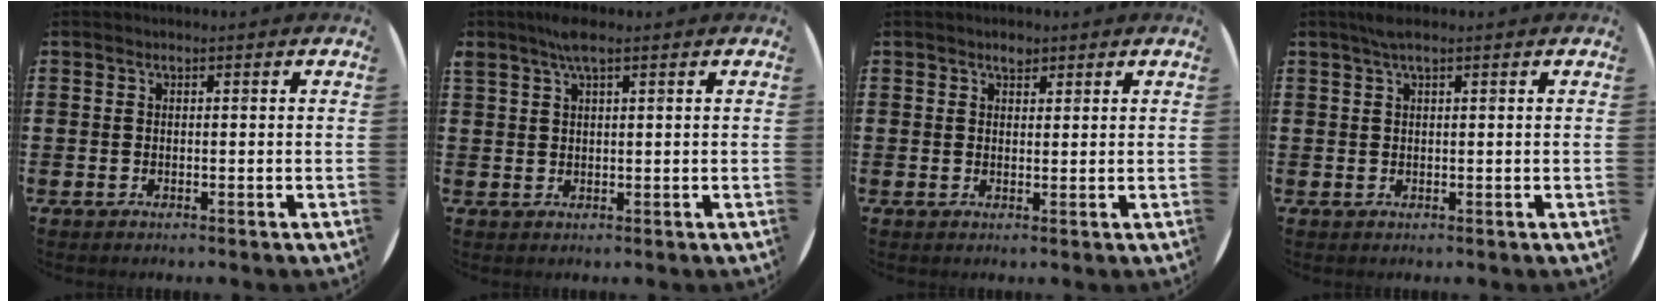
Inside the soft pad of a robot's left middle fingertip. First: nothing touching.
{"total": 3.0, "force": [2.2, 0.6, 2.0], "torque": [-0.044, 0.006, 0.038]}
{"total": 1.5, "force": [1.3, 0.6, 0.4], "torque": [-0.001, -0.001, 0.024]}
{"total": 1.7, "force": [1.1, 0.1, 1.3], "torque": [-0.027, 0.003, 0.020]}